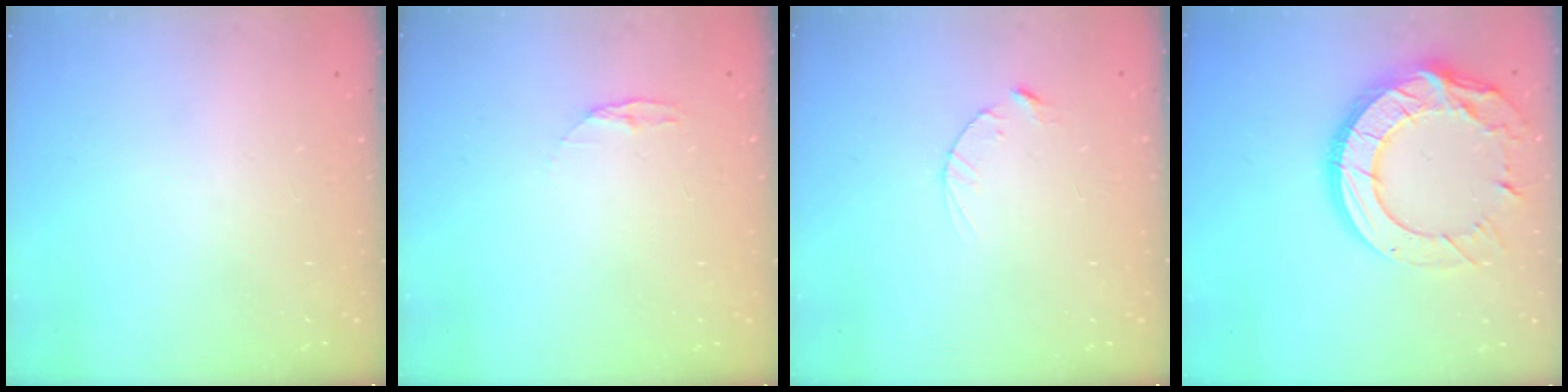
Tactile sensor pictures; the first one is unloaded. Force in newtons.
{"total": 3.8, "press": 3.7, "slide": 0.4}
{"total": 2.5, "press": 2.5, "slide": 0.4}
{"total": 20.2, "press": 20.1, "slide": 1.7}